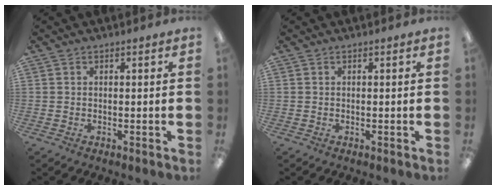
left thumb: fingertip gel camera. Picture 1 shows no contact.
{"total": 0.0}